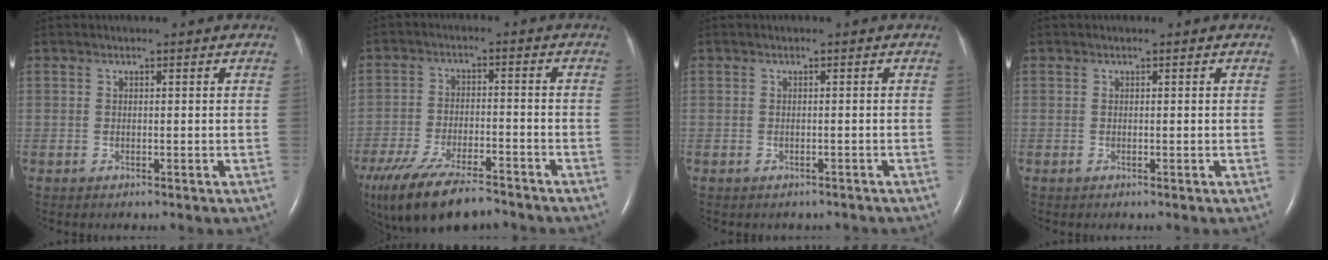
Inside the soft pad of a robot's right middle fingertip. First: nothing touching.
{"total": 17.3, "force": [-13.4, 5.3, 9.5], "torque": [-0.207, -0.027, -0.218]}
{"total": 2.1, "force": [-1.8, 1.0, 0.3], "torque": [-0.008, 0.000, -0.022]}
{"total": 0.0}